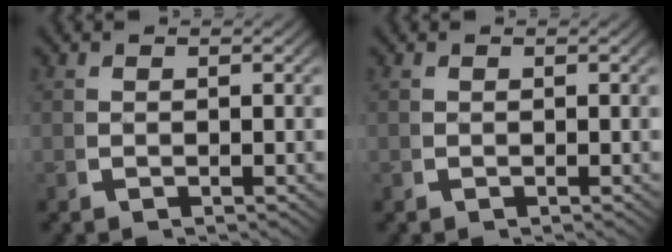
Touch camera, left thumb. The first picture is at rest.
{"total": 0.0}